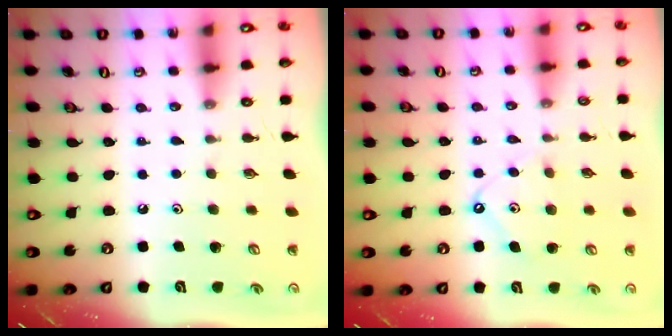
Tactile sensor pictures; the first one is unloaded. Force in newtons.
{"total": 8.0, "press": 8.0, "slide": 0.8}